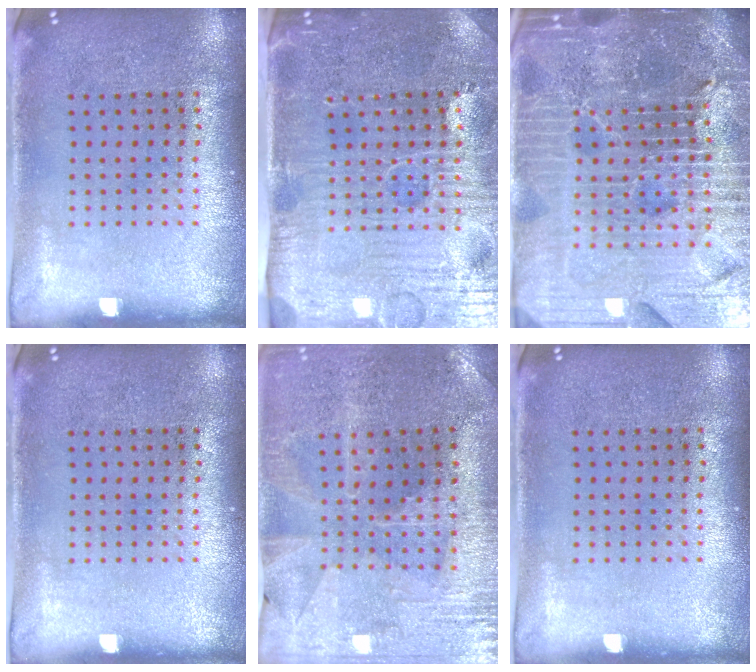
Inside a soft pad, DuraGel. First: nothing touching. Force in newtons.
{"total": 4.9, "press": 4.4, "slide": 2.0}
{"total": 7.1, "press": 6.2, "slide": 3.5}
{"total": 0.0}
{"total": 1.0, "press": 1.0, "slide": 0.3}
{"total": 0.0}